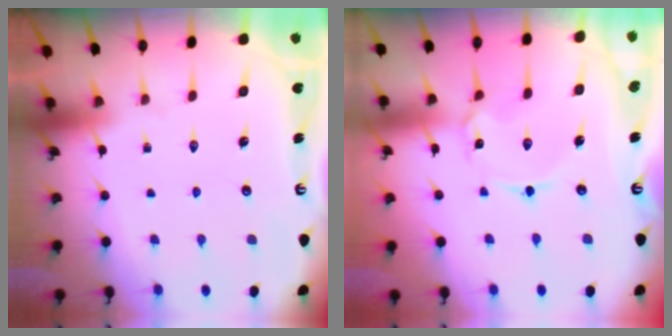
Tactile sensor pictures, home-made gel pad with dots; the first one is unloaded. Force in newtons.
{"total": 2.6, "press": 2.5, "slide": 0.3}